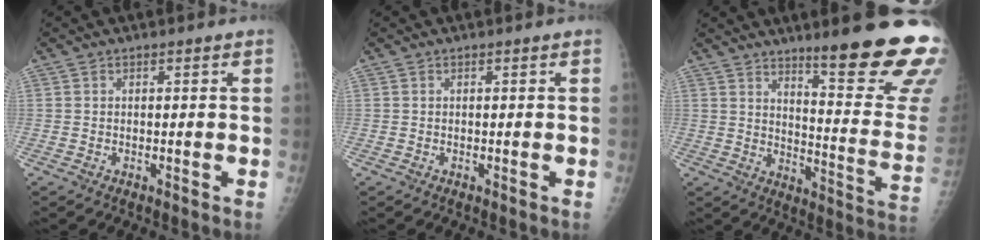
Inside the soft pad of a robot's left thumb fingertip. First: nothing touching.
{"total": 0.0}
{"total": 21.2, "force": [14.1, 2.5, 15.7], "torque": [-0.180, -0.100, 0.199]}